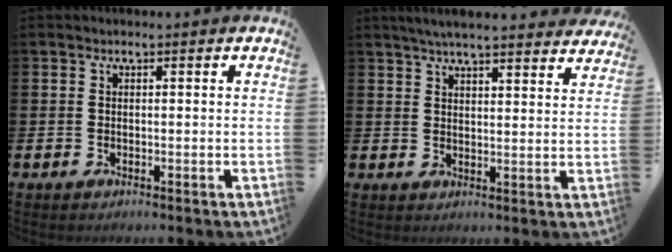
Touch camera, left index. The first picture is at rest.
{"total": 5.2, "force": [4.9, 0.3, 1.5], "torque": [-0.041, -0.019, 0.089]}